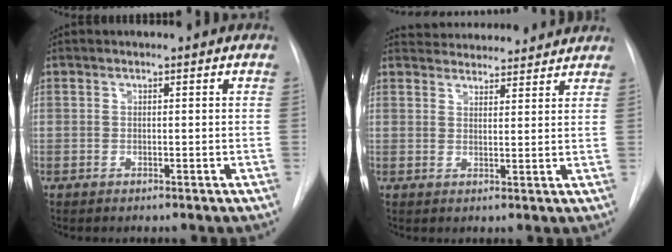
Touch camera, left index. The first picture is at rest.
{"total": 11.7, "force": [11.3, 2.4, 2.3], "torque": [-0.025, 0.028, 0.146]}